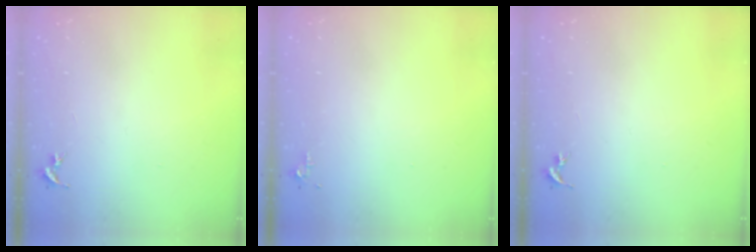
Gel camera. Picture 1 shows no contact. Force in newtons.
{"total": 3.5, "press": 3.4, "slide": 0.5}
{"total": 0.0}